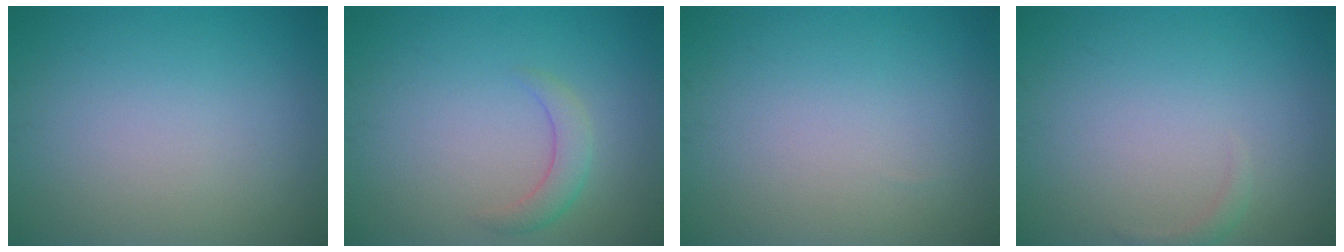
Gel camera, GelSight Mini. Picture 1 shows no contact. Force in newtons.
{"total": 2.0, "press": 2.0, "slide": 0.0}
{"total": 0.0}
{"total": 0.8, "press": 0.8, "slide": 0.1}